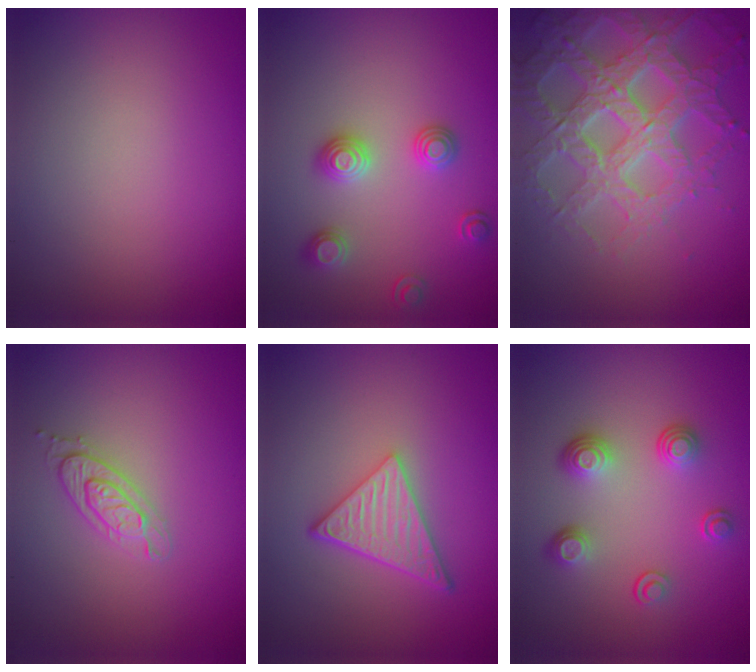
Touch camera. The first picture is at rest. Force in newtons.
{"total": 2.7, "press": 2.6, "slide": 0.9}
{"total": 6.9, "press": 6.7, "slide": 1.8}
{"total": 2.1, "press": 2.1, "slide": 0.3}
{"total": 5.0, "press": 3.5, "slide": 3.6}
{"total": 3.6, "press": 2.7, "slide": 2.4}